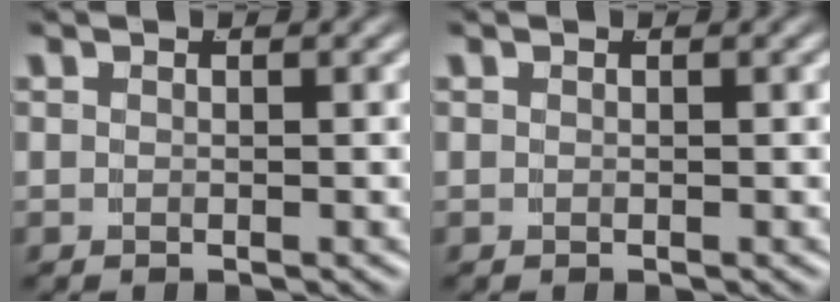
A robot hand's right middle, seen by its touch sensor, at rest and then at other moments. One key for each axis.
{"total": 0.0}